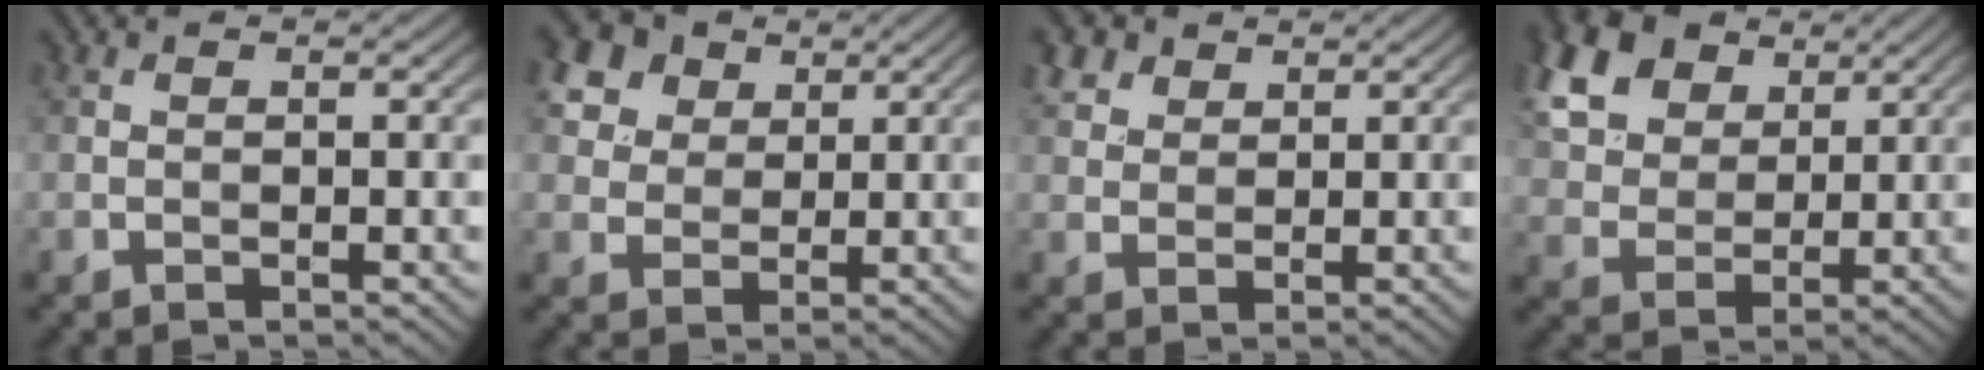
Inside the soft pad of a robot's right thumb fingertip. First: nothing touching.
{"total": 11.5, "force": [6.2, 8.1, 5.2], "torque": [-0.174, 0.025, 0.119]}
{"total": 4.1, "force": [2.7, 2.7, 1.5], "torque": [-0.047, 0.002, 0.063]}
{"total": 13.6, "force": [7.4, 8.9, 7.1], "torque": [-0.207, 0.021, 0.149]}